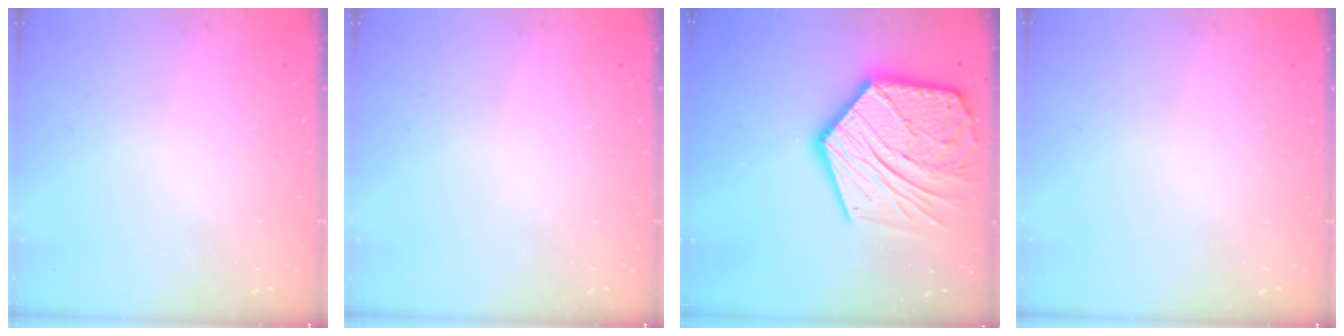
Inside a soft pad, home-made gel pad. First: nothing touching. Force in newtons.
{"total": 0.0}
{"total": 25.6, "press": 25.5, "slide": 2.3}
{"total": 0.0}